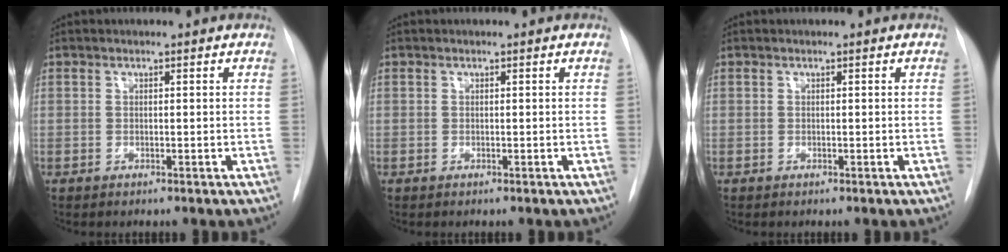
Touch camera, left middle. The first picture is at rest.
{"total": 0.0}
{"total": 0.0}